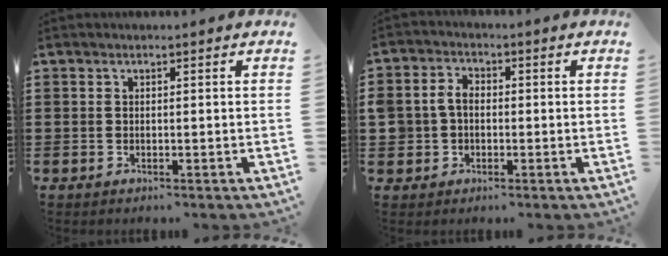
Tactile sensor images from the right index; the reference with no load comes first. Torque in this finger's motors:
{"motor_torque": [0.61, 0.38, 0.12, 0.09]}